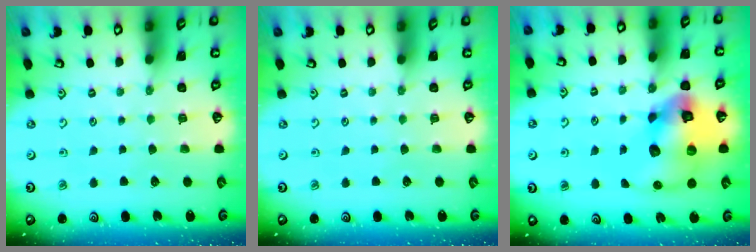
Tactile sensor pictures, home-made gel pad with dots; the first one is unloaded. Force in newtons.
{"total": 0.0}
{"total": 17.8, "press": 17.6, "slide": 2.6}